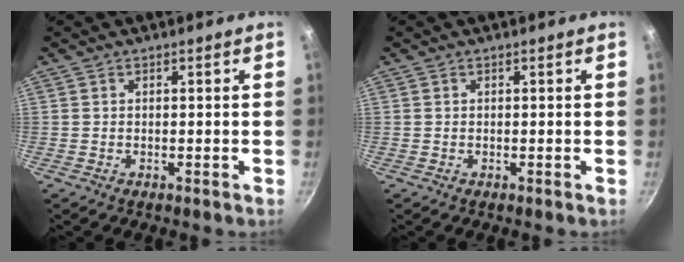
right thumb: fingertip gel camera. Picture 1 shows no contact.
{"total": 0.0}